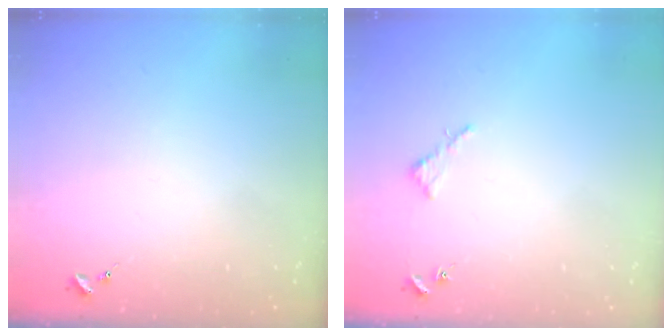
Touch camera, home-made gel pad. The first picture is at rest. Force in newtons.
{"total": 2.6, "press": 2.6, "slide": 0.2}